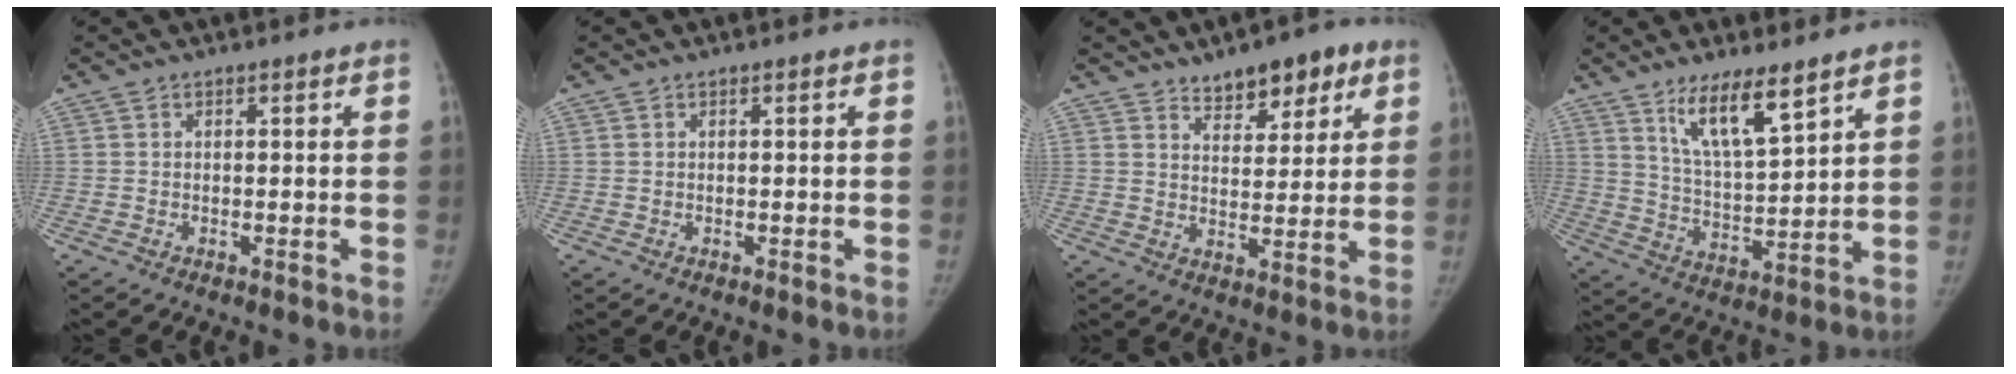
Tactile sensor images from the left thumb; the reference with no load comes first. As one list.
[{"total": 0.0}, {"total": 9.3, "force": [6.1, 4.5, 5.4], "torque": [-0.042, -0.031, 0.091]}, {"total": 10.7, "force": [7.2, 2.6, 7.5], "torque": [-0.124, -0.053, 0.140]}]